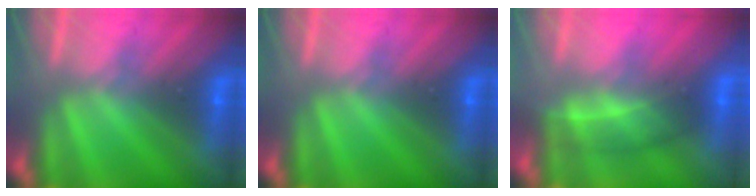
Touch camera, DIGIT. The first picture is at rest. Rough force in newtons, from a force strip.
{"total": 0.0}
{"total": 2.7}